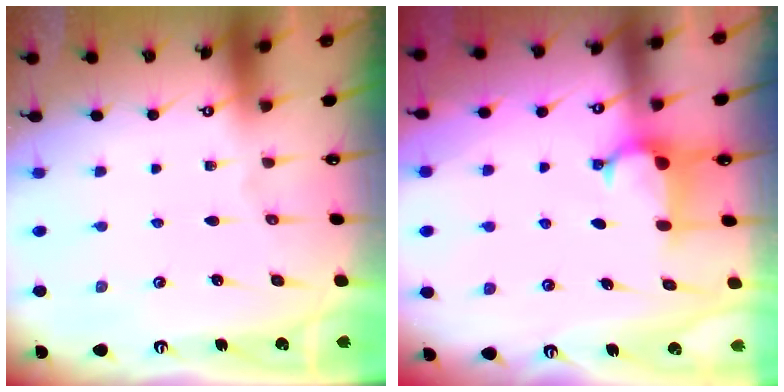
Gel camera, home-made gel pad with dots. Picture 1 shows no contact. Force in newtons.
{"total": 1.9, "press": 1.8, "slide": 0.7}